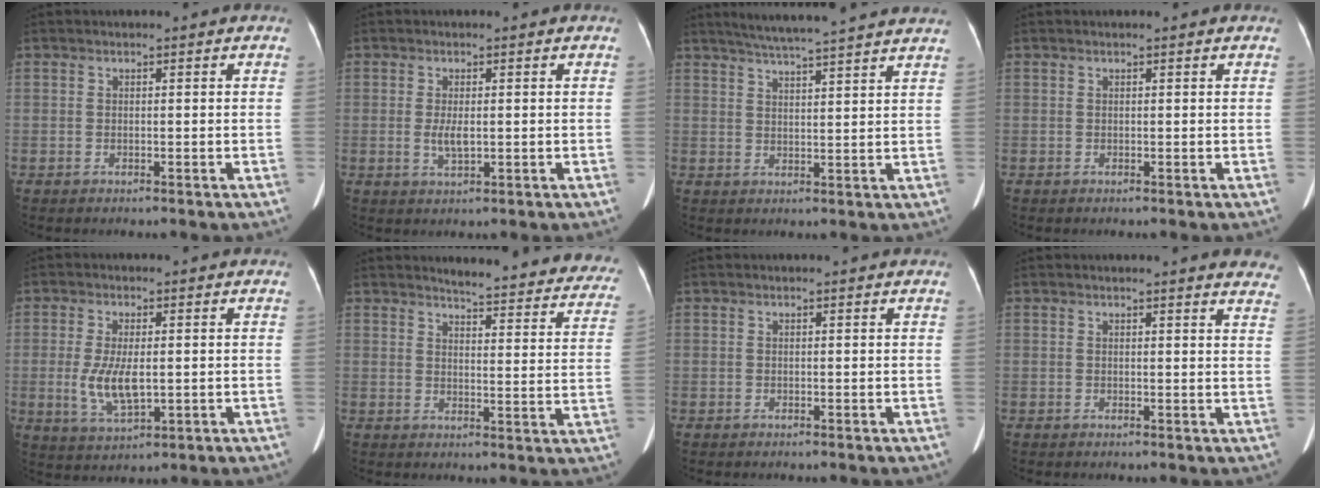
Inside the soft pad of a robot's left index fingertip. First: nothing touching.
{"total": 2.6, "force": [-0.1, 0.8, 2.5], "torque": [-0.052, -0.005, 0.001]}
{"total": 16.0, "force": [14.4, -0.3, 7.0], "torque": [-0.118, 0.011, 0.186]}
{"total": 1.1, "force": [0.9, 0.1, 0.5], "torque": [-0.007, 0.011, 0.009]}
{"total": 6.5, "force": [-0.4, 2.3, 6.0], "torque": [-0.129, -0.011, -0.001]}
{"total": 21.8, "force": [20.5, 3.0, 6.7], "torque": [-0.058, -0.085, 0.217]}
{"total": 0.7, "force": [0.7, 0.0, 0.2], "torque": [-0.005, 0.001, 0.006]}
{"total": 10.3, "force": [9.6, 1.4, 3.4], "torque": [-0.011, -0.025, 0.077]}